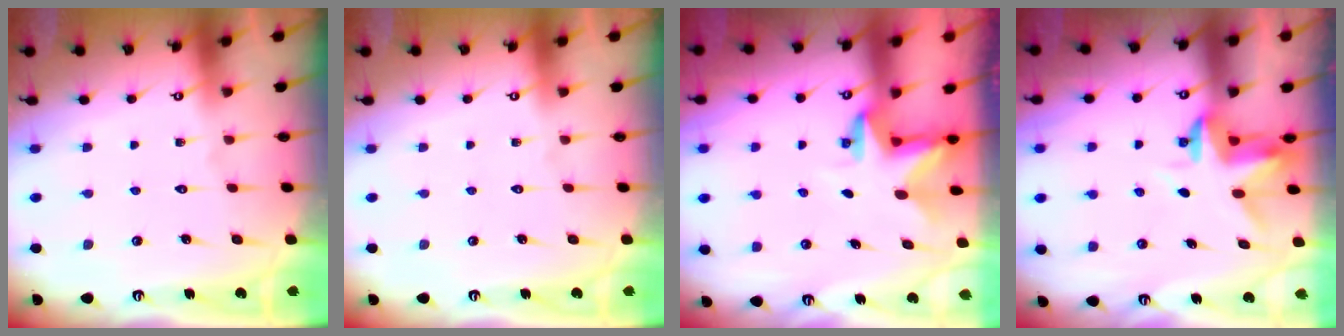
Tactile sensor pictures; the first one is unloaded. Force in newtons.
{"total": 0.0}
{"total": 2.7, "press": 2.7, "slide": 0.3}
{"total": 3.4, "press": 3.4, "slide": 0.3}